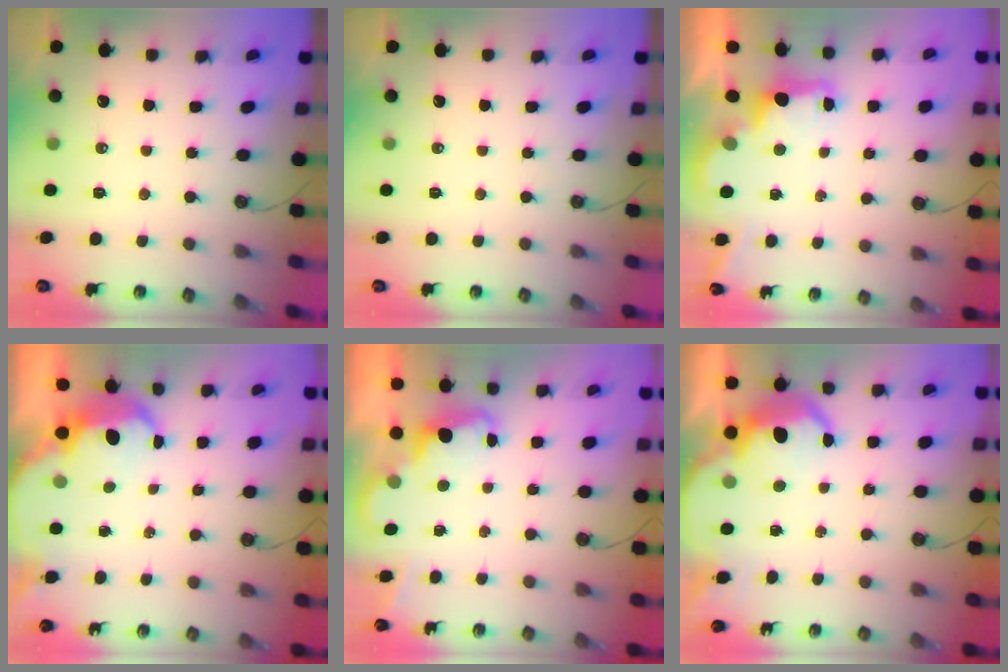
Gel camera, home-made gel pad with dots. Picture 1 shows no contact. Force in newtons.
{"total": 0.0}
{"total": 2.6, "press": 2.4, "slide": 0.8}
{"total": 5.2, "press": 5.1, "slide": 0.8}
{"total": 2.4, "press": 2.4, "slide": 0.5}
{"total": 6.6, "press": 6.6, "slide": 0.3}